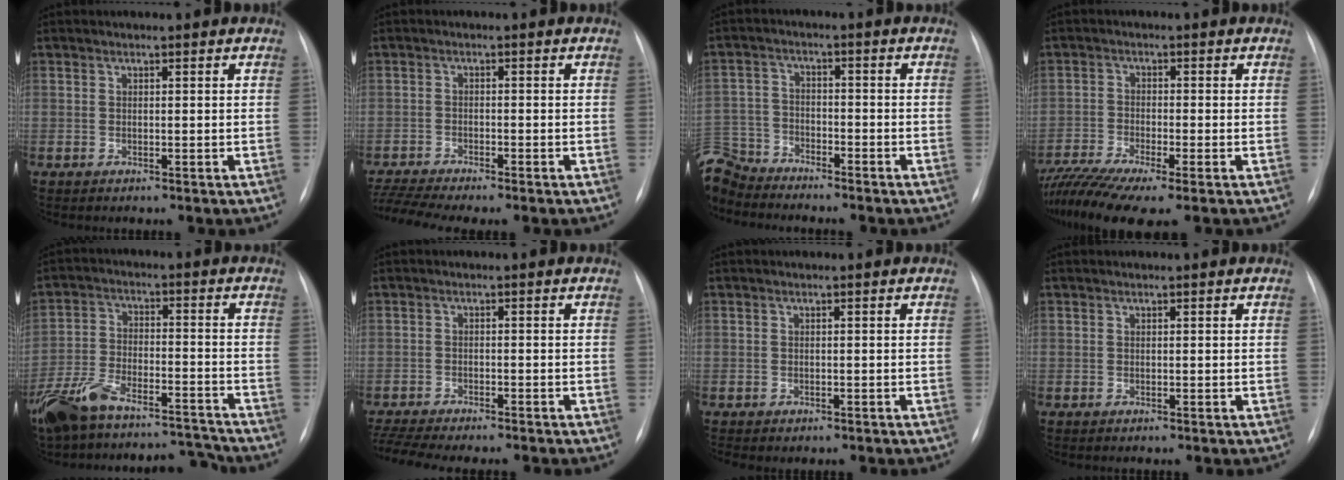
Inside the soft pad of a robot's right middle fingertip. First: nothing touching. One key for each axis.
{"total": 7.0, "fx": -6.2, "fy": -0.4, "fz": 3.1, "tx": -0.062, "ty": -0.012, "tz": -0.104}
{"total": 9.9, "fx": -9.3, "fy": 3.2, "fz": 1.2, "tx": -0.041, "ty": 0.005, "tz": -0.181}
{"total": 9.9, "fx": -7.5, "fy": 0.6, "fz": 6.4, "tx": -0.129, "ty": -0.017, "tz": -0.130}
{"total": 14.4, "fx": -13.1, "fy": 3.3, "fz": 5.1, "tx": -0.097, "ty": 0.026, "tz": -0.228}
{"total": 11.4, "fx": -10.2, "fy": 1.3, "fz": 5.0, "tx": -0.081, "ty": -0.004, "tz": -0.146}
{"total": 1.2, "fx": -0.9, "fy": 0.5, "fz": 0.5, "tx": -0.011, "ty": -0.003, "tz": -0.008}
{"total": 0.0}